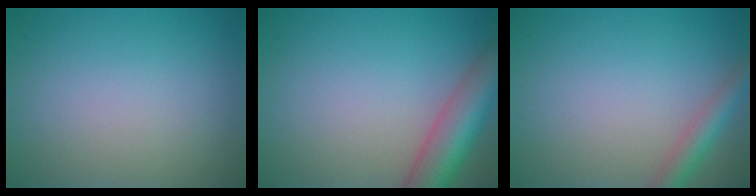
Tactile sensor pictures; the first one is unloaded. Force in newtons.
{"total": 6.9, "press": 6.9, "slide": 0.5}
{"total": 2.8, "press": 2.8, "slide": 0.1}